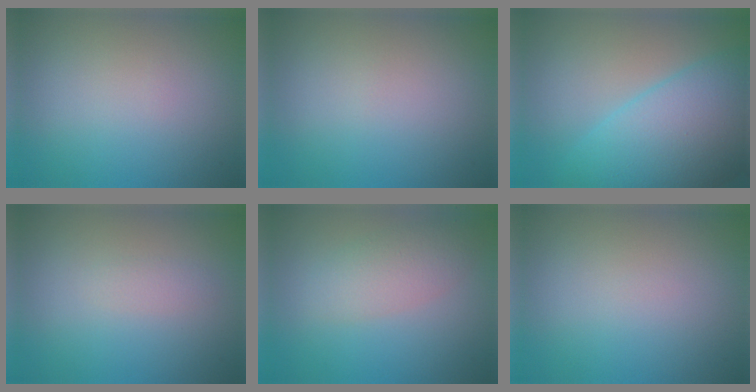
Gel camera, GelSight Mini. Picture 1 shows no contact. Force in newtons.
{"total": 0.0}
{"total": 11.0, "press": 11.0, "slide": 0.4}
{"total": 0.8, "press": 0.8, "slide": 0.0}
{"total": 3.0, "press": 3.0, "slide": 0.1}
{"total": 0.0}